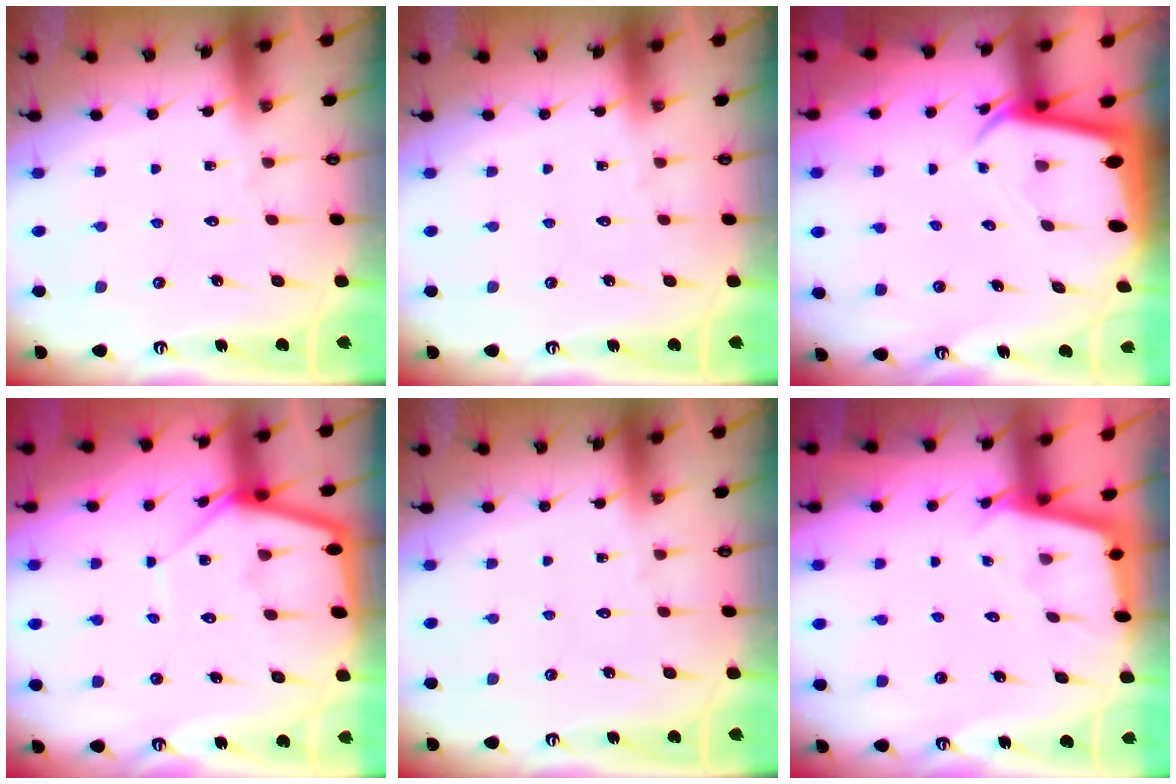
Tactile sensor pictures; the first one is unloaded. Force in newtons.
{"total": 0.0}
{"total": 2.8, "press": 2.8, "slide": 0.1}
{"total": 9.2, "press": 9.1, "slide": 0.9}
{"total": 0.0}
{"total": 2.2, "press": 2.2, "slide": 0.2}